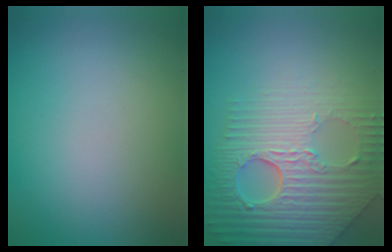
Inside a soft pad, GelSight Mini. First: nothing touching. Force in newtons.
{"total": 8.7, "press": 6.1, "slide": 6.2}